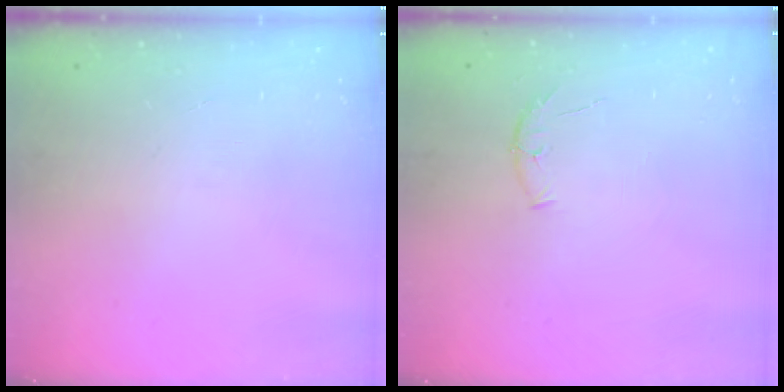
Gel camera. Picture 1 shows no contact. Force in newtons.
{"total": 5.6, "press": 5.5, "slide": 1.1}